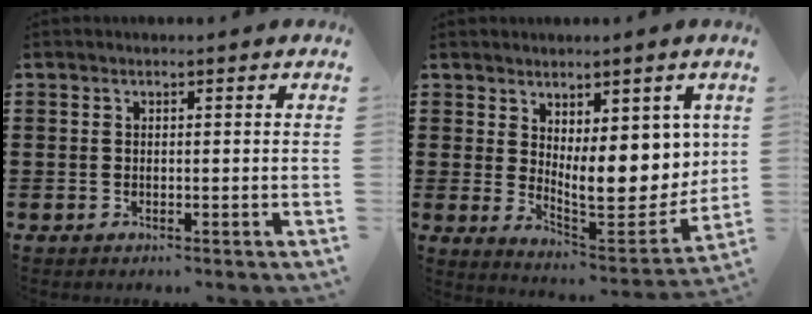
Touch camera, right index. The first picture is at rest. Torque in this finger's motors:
{"motor_torque": [2.14, 0.00, 1.05, 0.21]}